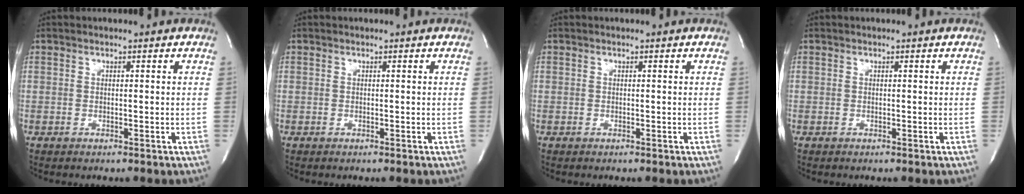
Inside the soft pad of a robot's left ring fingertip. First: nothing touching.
{"total": 0.0}
{"total": 0.0}
{"total": 0.0}